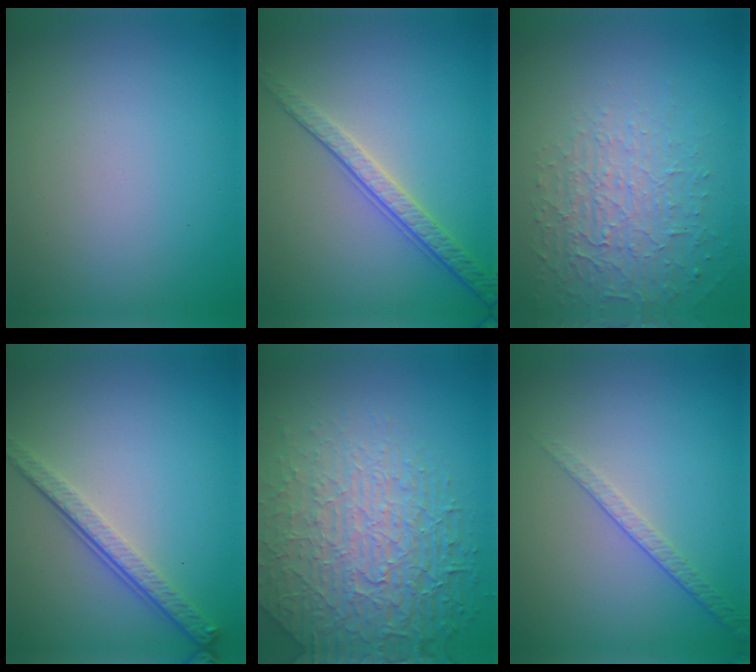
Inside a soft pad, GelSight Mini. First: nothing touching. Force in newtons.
{"total": 2.8, "press": 2.4, "slide": 1.5}
{"total": 3.9, "press": 3.0, "slide": 2.6}
{"total": 3.9, "press": 2.8, "slide": 2.7}
{"total": 7.3, "press": 5.7, "slide": 4.6}
{"total": 1.6, "press": 1.0, "slide": 1.3}